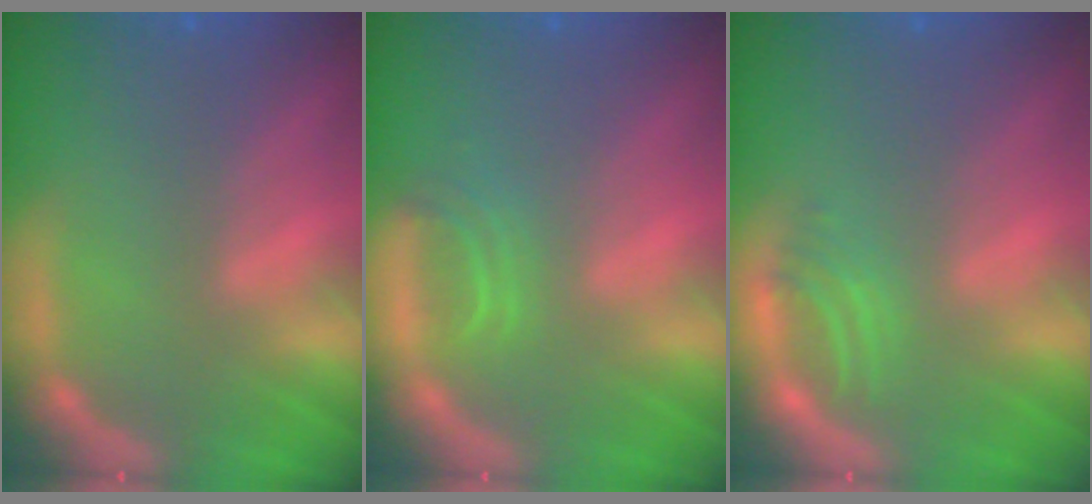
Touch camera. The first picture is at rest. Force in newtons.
{"total": 1.9}
{"total": 2.0}